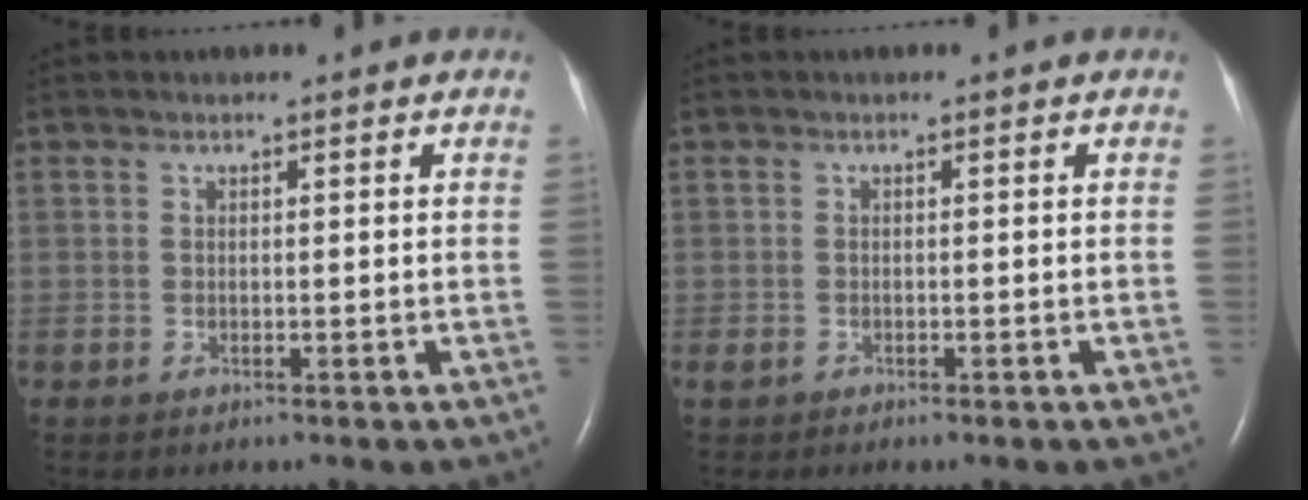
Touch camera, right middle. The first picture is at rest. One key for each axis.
{"total": 1.1, "fx": -0.7, "fy": 0.5, "fz": 0.7, "tx": -0.014, "ty": -0.001, "tz": -0.006}